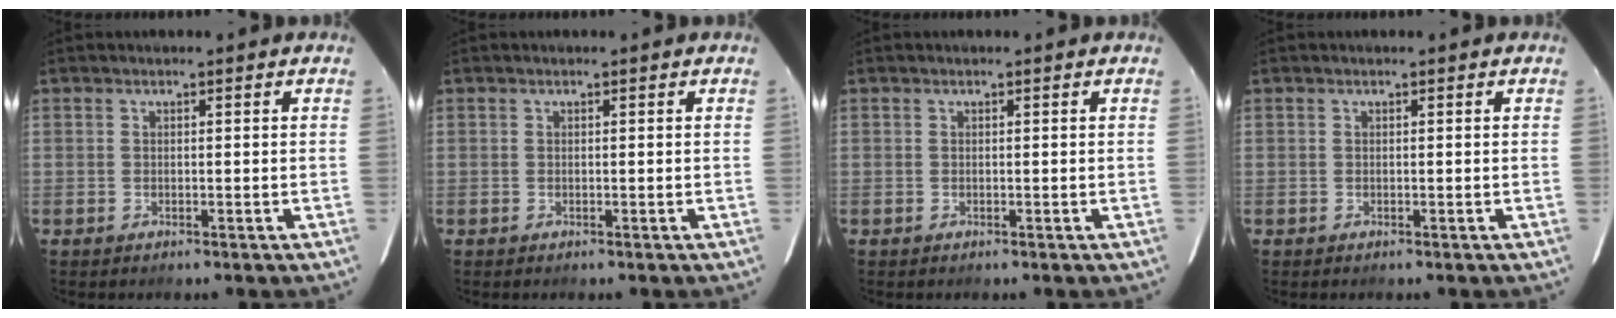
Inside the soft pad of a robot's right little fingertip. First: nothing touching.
{"total": 0.0}
{"total": 0.0}
{"total": 0.0}